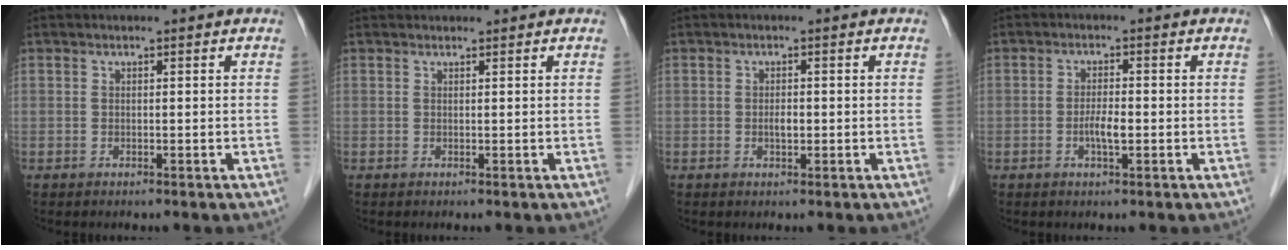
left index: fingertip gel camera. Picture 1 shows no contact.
{"total": 0.5, "force": [-0.4, 0.2, 0.2], "torque": [0.001, 0.010, -0.014]}
{"total": 2.6, "force": [-2.4, 0.5, 1.0], "torque": [-0.015, -0.015, -0.044]}
{"total": 3.8, "force": [-2.9, 0.5, 2.3], "torque": [-0.043, -0.015, -0.054]}